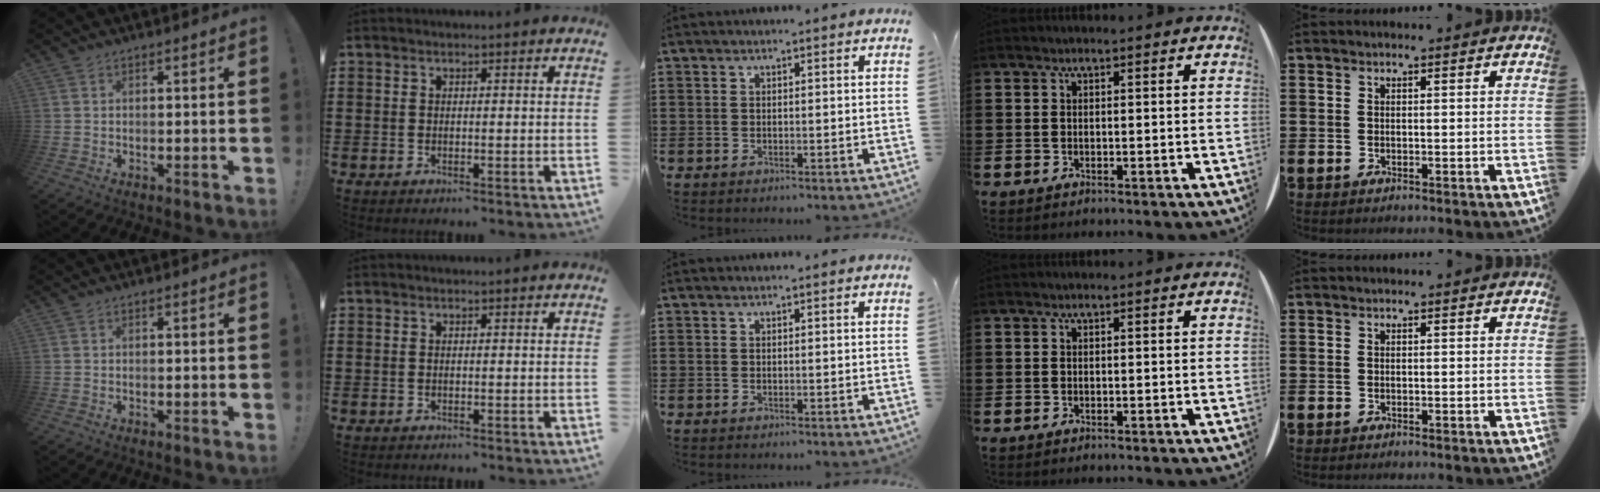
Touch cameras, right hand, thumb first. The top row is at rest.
{}